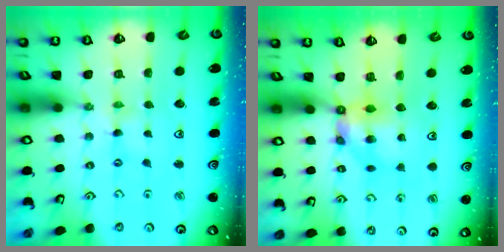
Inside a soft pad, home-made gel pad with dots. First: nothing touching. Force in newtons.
{"total": 6.6, "press": 6.6, "slide": 0.3}